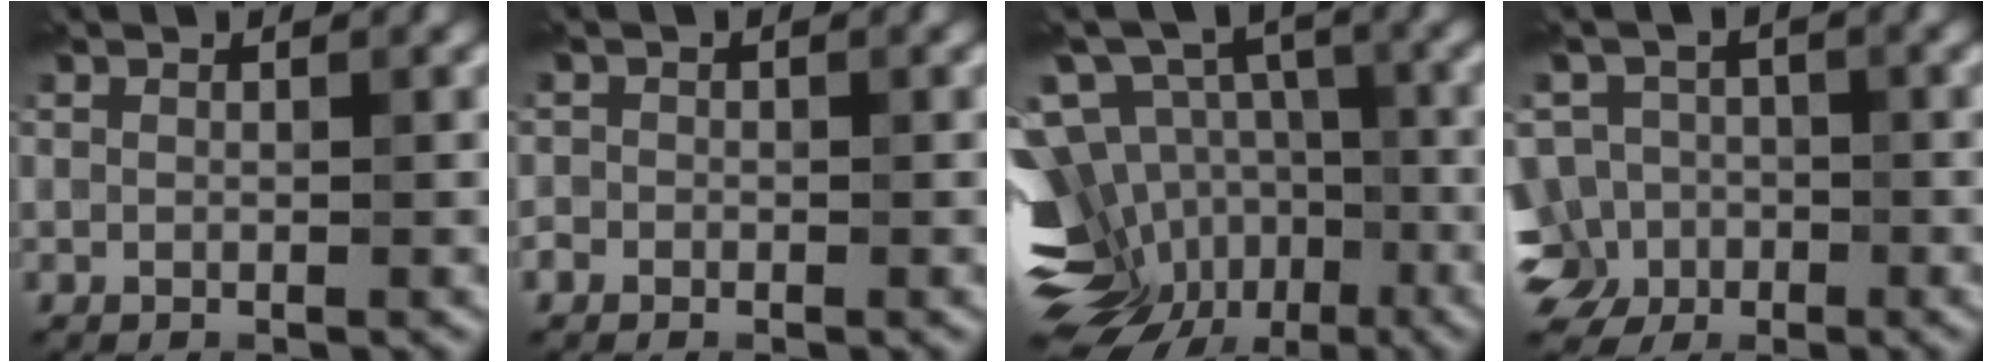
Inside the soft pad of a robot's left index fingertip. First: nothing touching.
{"total": 1.2, "force": [-0.6, 1.0, -0.1], "torque": [0.011, -0.002, -0.011]}
{"total": 12.8, "force": [-5.3, 9.3, 7.2], "torque": [-0.142, 0.004, -0.060]}
{"total": 7.8, "force": [-3.3, 6.6, 2.5], "torque": [-0.033, 0.003, -0.080]}